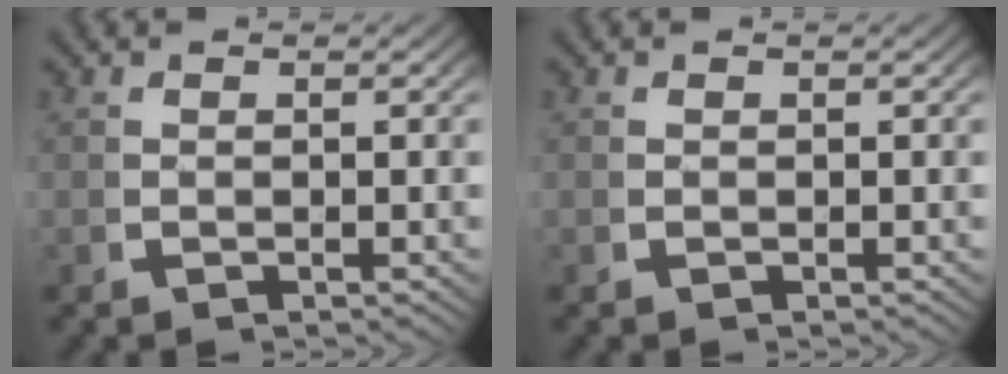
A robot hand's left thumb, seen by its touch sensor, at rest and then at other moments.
{"total": 0.0}